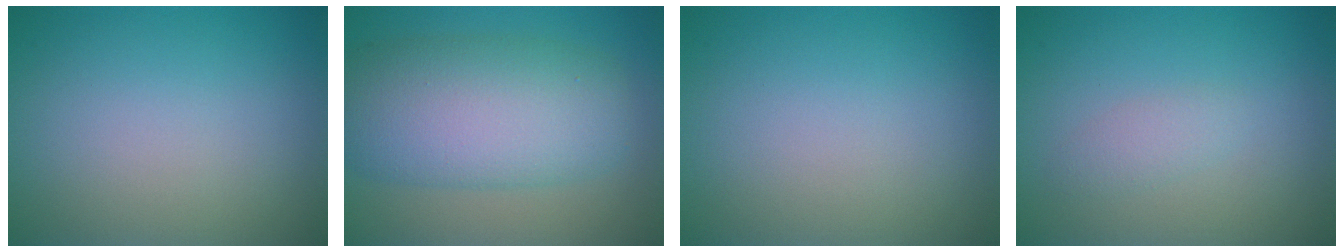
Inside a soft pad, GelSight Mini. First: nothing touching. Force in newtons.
{"total": 9.4, "press": 9.4, "slide": 0.1}
{"total": 0.0}
{"total": 1.3, "press": 1.3, "slide": 0.1}